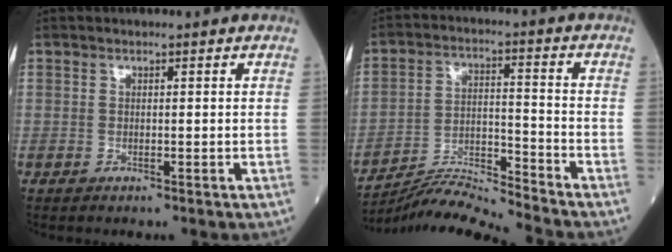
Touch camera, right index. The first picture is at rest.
{"total": 9.2, "force": [-8.8, -2.7, 0.4], "torque": [-0.020, 0.007, -0.160]}